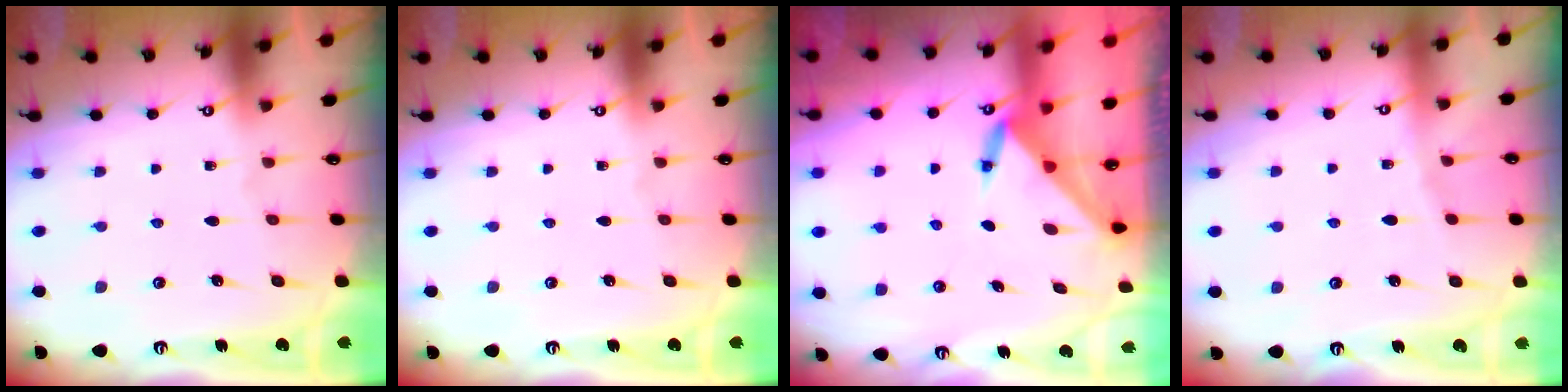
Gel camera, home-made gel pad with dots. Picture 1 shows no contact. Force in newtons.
{"total": 0.0}
{"total": 3.5, "press": 3.4, "slide": 0.4}
{"total": 3.3, "press": 3.3, "slide": 0.6}